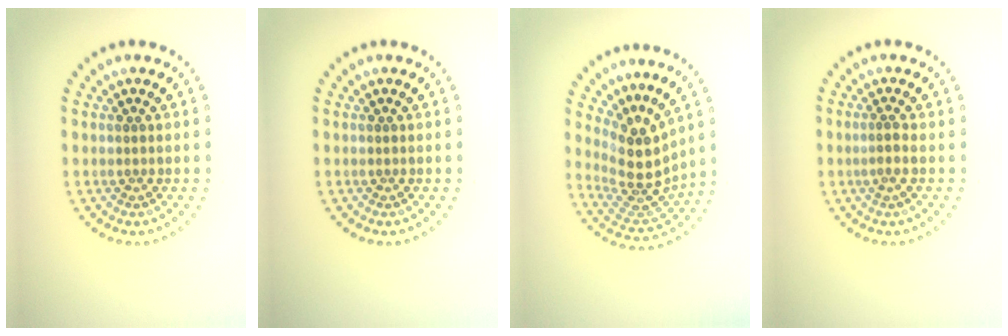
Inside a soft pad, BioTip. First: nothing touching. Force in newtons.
{"total": 0.0}
{"total": 4.5, "press": 3.4, "slide": 3.0}
{"total": 1.1, "press": 0.7, "slide": 0.9}